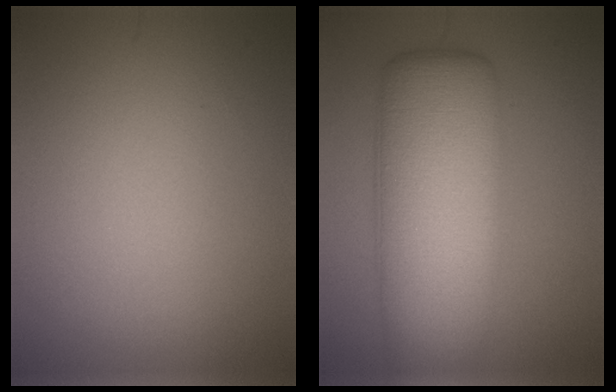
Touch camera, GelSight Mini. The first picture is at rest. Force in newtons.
{"total": 12.0, "press": 12.0, "slide": 0.3}